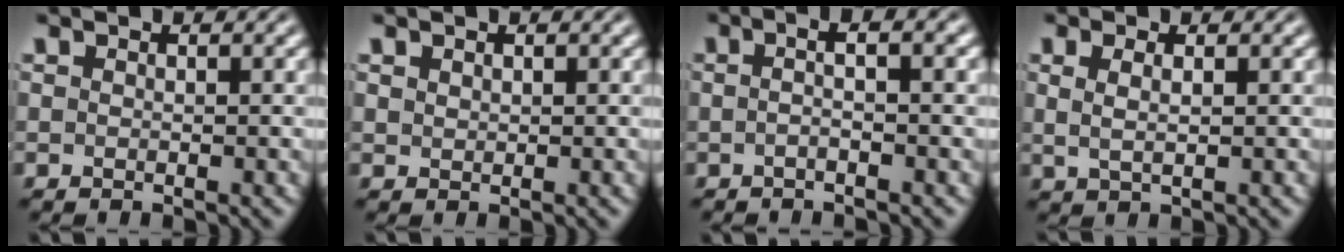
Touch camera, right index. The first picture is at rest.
{"total": 0.7, "force": [0.6, -0.3, 0.0], "torque": [0.004, -0.004, 0.021]}
{"total": 2.3, "force": [-0.6, -0.8, 2.1], "torque": [-0.027, 0.007, -0.011]}
{"total": 1.4, "force": [0.7, 0.0, 1.2], "torque": [-0.021, -0.006, 0.022]}